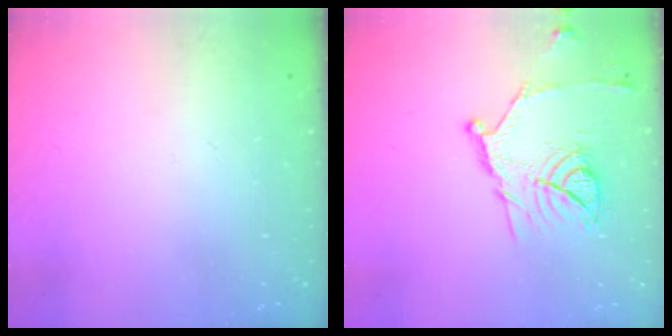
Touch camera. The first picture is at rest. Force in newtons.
{"total": 14.1, "press": 14.1, "slide": 0.2}